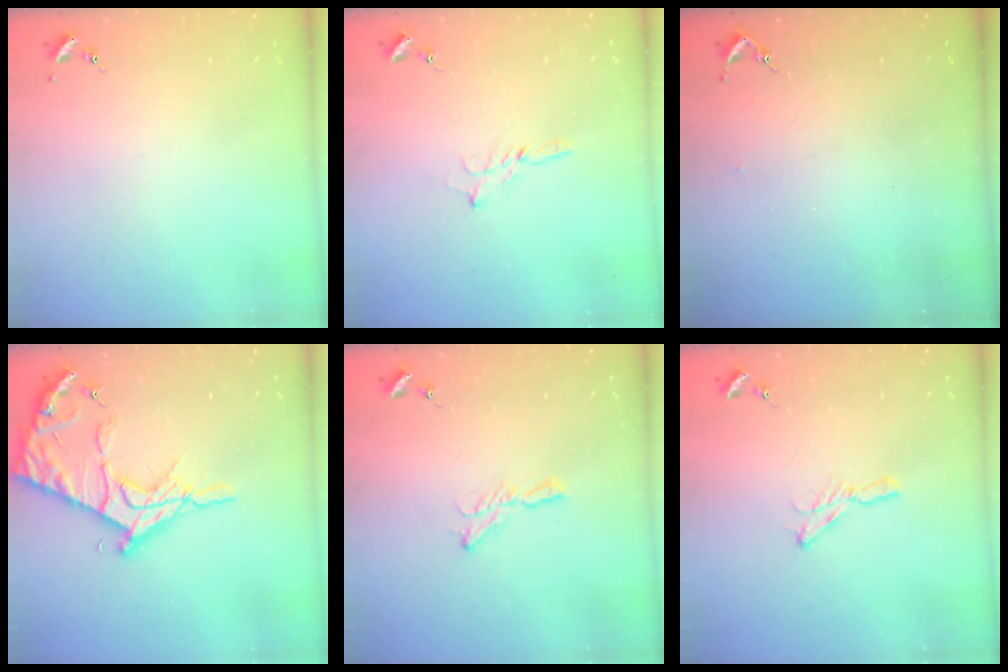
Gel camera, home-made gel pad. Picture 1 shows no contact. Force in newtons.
{"total": 2.5, "press": 2.5, "slide": 0.2}
{"total": 2.6, "press": 2.5, "slide": 0.3}
{"total": 16.8, "press": 16.8, "slide": 1.3}
{"total": 6.3, "press": 6.3, "slide": 0.3}
{"total": 5.7, "press": 5.7, "slide": 0.1}